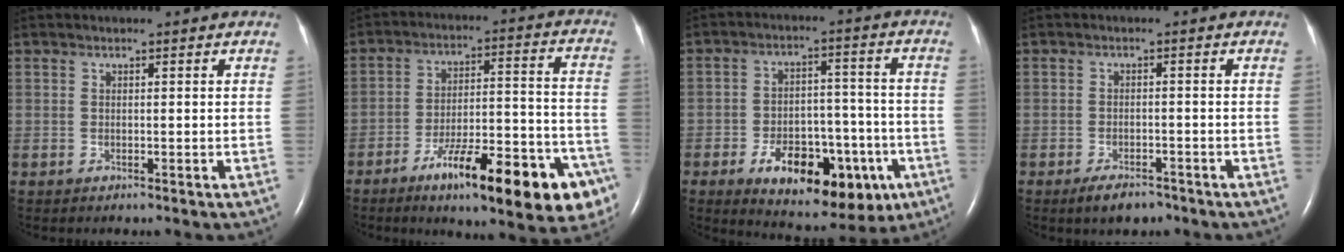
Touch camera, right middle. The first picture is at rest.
{"total": 20.7, "force": [-11.8, 4.3, 16.5], "torque": [-0.165, 0.025, -0.166]}
{"total": 16.6, "force": [-7.8, 8.0, 12.4], "torque": [-0.166, 0.015, -0.101]}
{"total": 3.8, "force": [-2.8, 1.5, 2.1], "torque": [-0.044, -0.003, -0.040]}